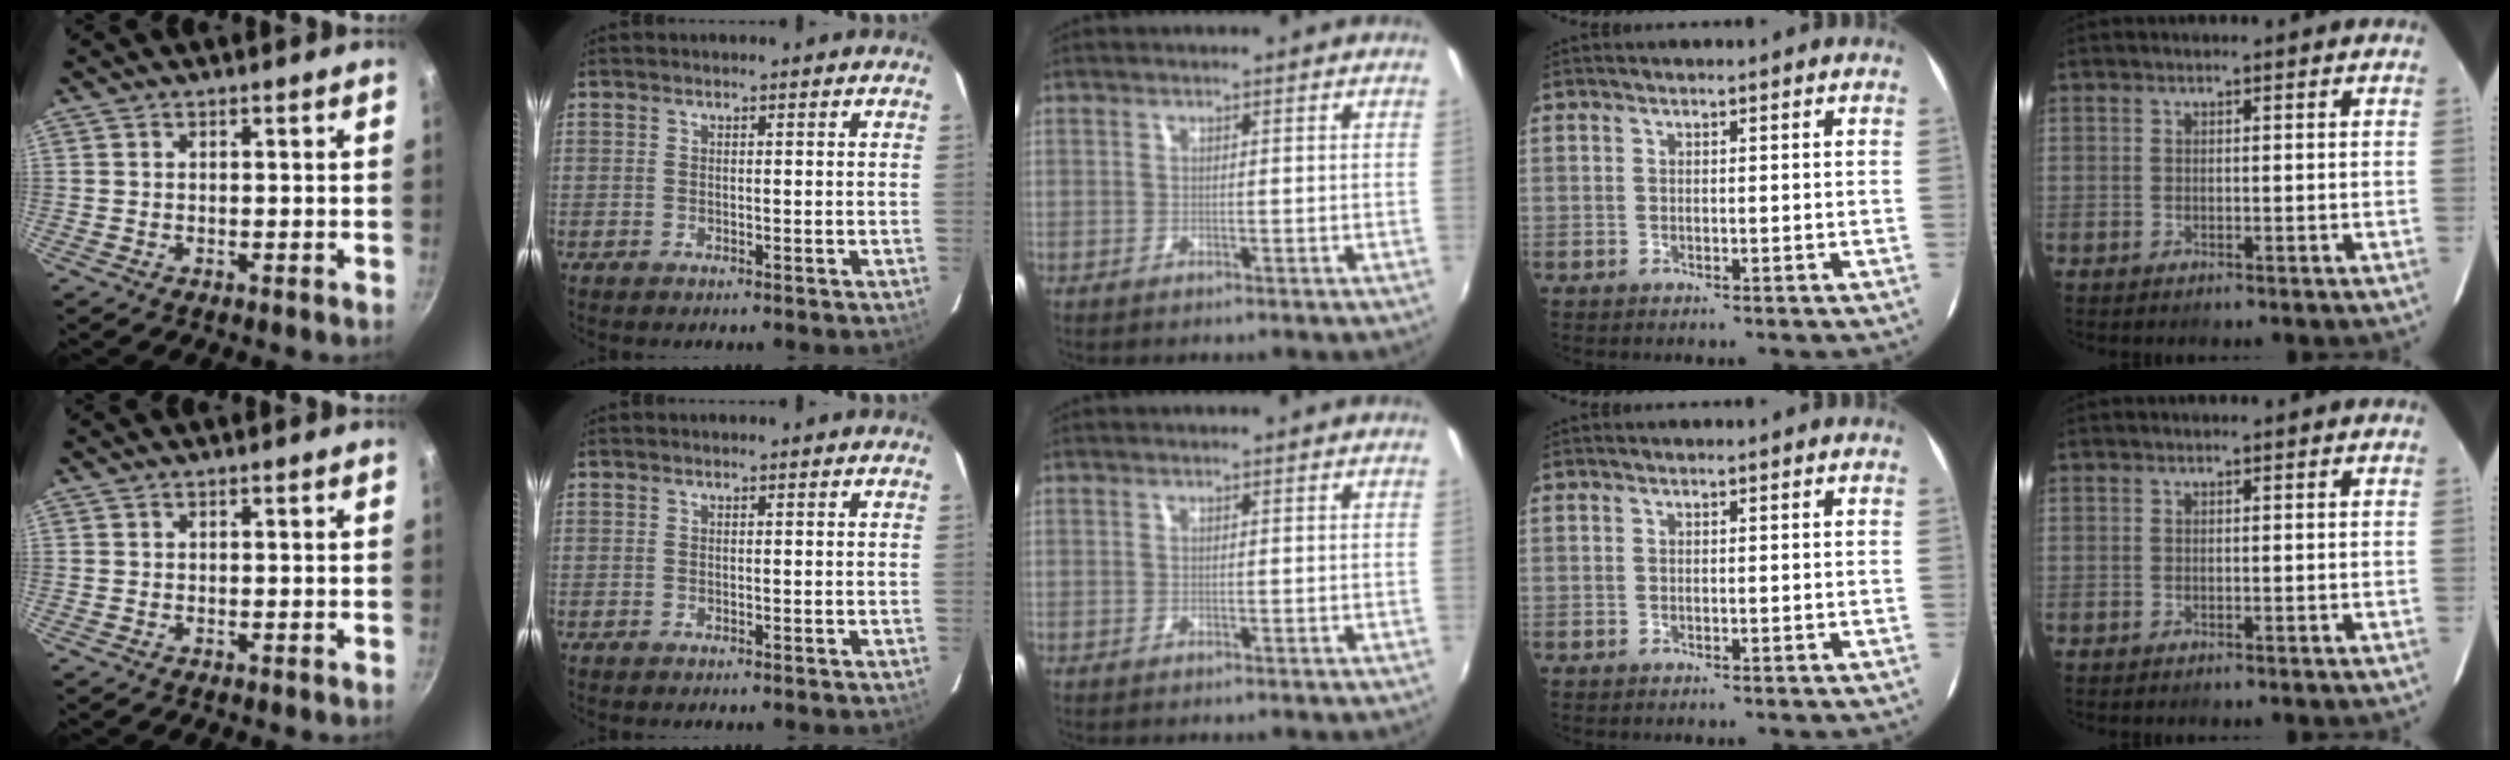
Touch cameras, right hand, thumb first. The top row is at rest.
{}